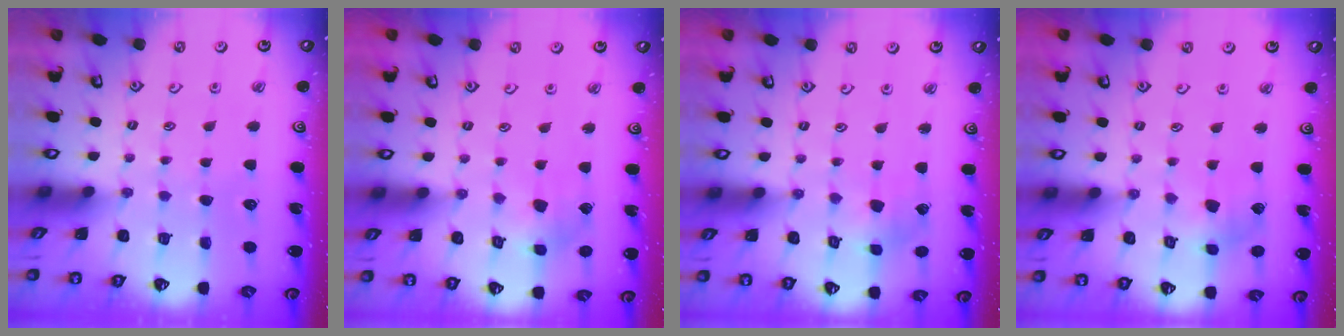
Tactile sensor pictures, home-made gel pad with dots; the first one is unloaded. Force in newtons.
{"total": 4.7, "press": 4.6, "slide": 0.6}
{"total": 2.9, "press": 2.8, "slide": 0.2}
{"total": 4.5, "press": 4.5, "slide": 0.4}